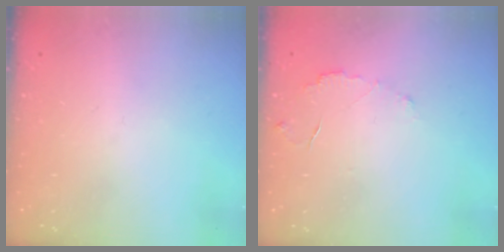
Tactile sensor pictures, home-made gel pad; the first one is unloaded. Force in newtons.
{"total": 3.8, "press": 3.8, "slide": 0.2}